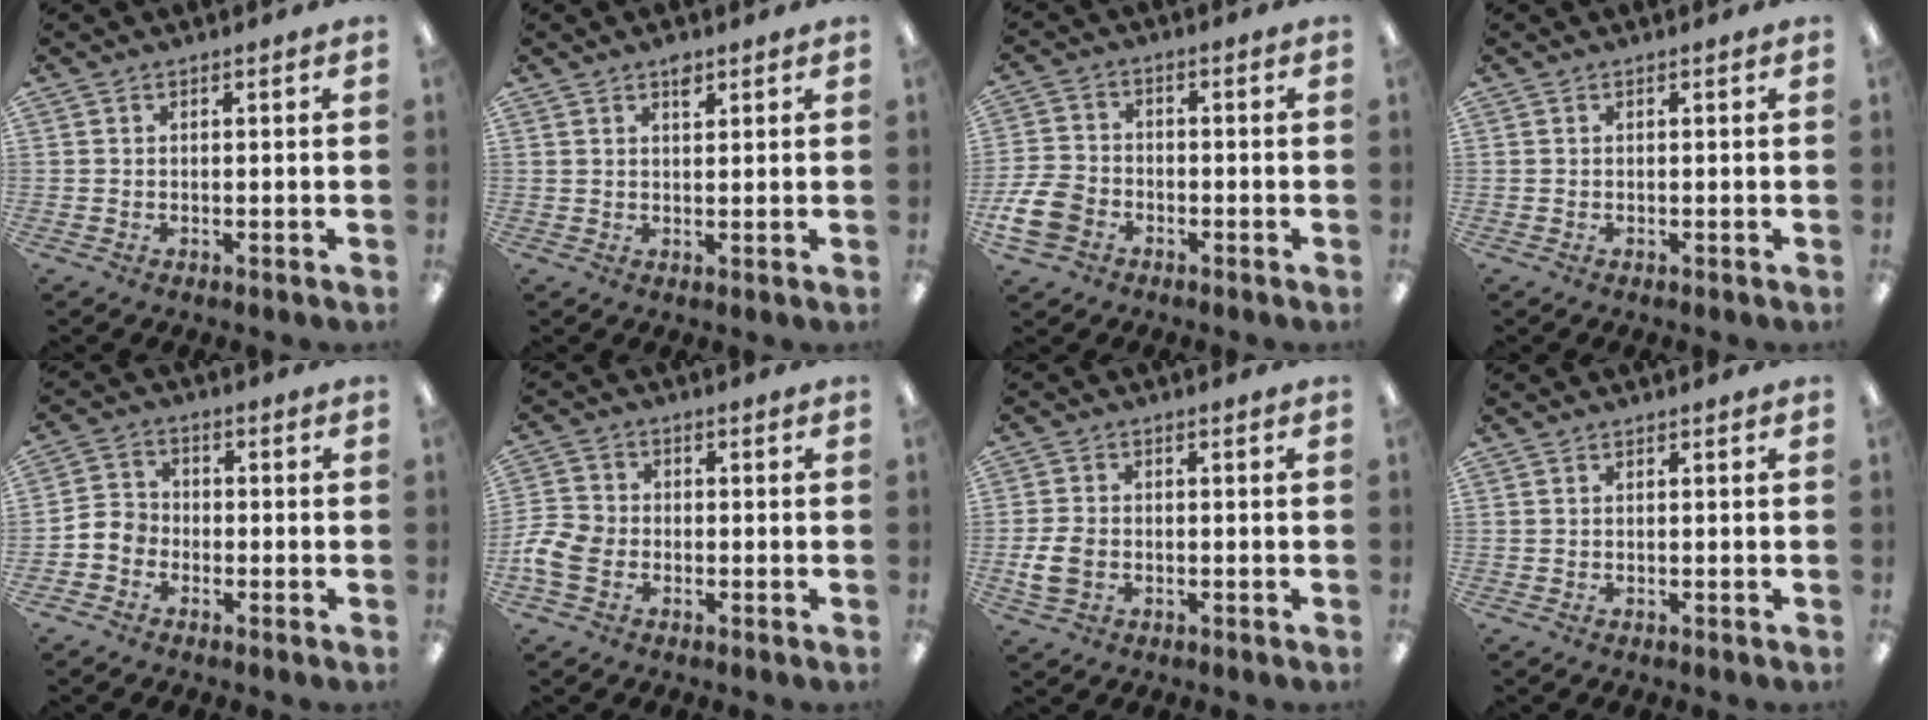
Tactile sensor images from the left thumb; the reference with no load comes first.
{"total": 2.6, "force": [1.8, 1.2, 1.4], "torque": [-0.016, -0.006, 0.029]}
{"total": 8.4, "force": [-3.8, 6.0, 4.4], "torque": [-0.103, 0.018, -0.070]}
{"total": 0.0}
{"total": 4.7, "force": [-2.5, 3.7, 1.5], "torque": [-0.023, 0.018, -0.043]}
{"total": 7.0, "force": [-2.4, 5.4, 3.7], "torque": [-0.085, 0.013, -0.043]}
{"total": 5.3, "force": [-1.4, 3.8, 3.5], "torque": [-0.076, 0.002, -0.025]}
{"total": 0.0}